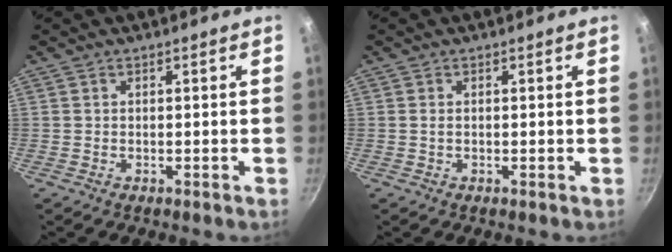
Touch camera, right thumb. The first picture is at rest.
{"total": 0.6, "force": [0.1, 0.1, 0.5], "torque": [-0.012, -0.001, 0.000]}